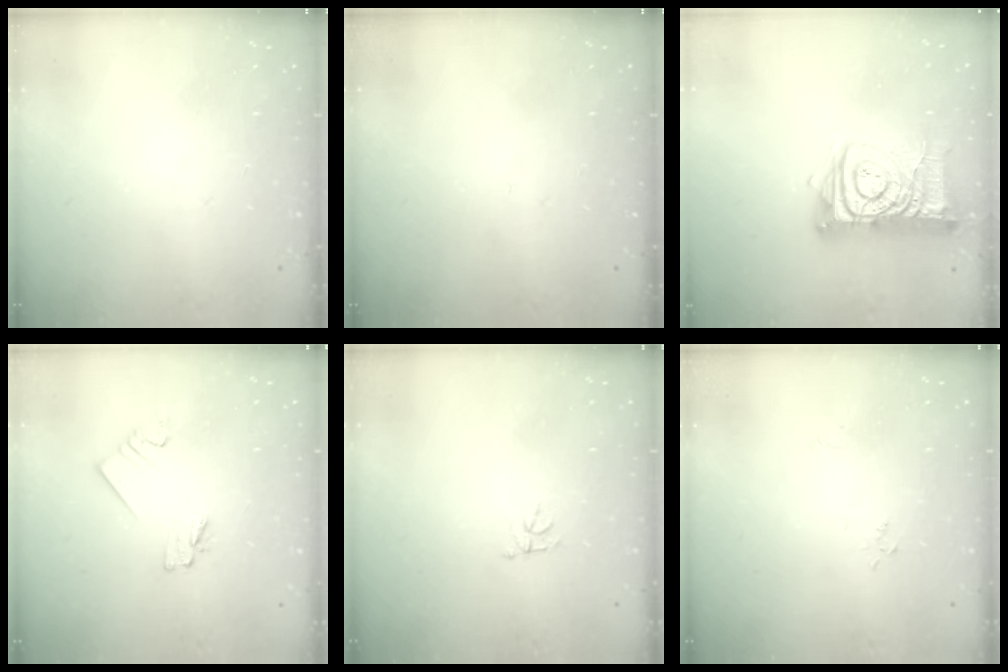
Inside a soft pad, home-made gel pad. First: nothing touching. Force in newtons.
{"total": 0.0}
{"total": 12.7, "press": 12.6, "slide": 1.9}
{"total": 2.5, "press": 2.5, "slide": 0.2}
{"total": 3.1, "press": 3.1, "slide": 0.2}
{"total": 2.3, "press": 2.3, "slide": 0.2}